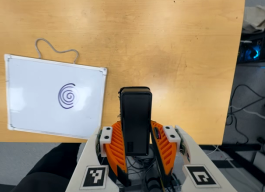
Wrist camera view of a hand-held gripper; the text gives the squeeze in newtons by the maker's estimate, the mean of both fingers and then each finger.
{"total": 5.1, "left": 3.6, "right": 6.7}